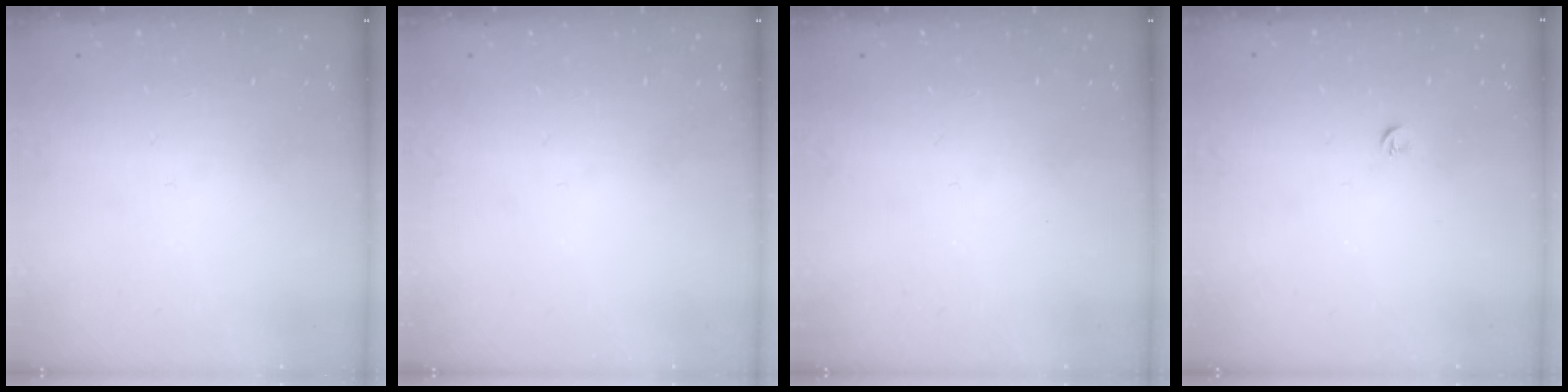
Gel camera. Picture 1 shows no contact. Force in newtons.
{"total": 0.0}
{"total": 0.0}
{"total": 3.4, "press": 3.3, "slide": 0.6}